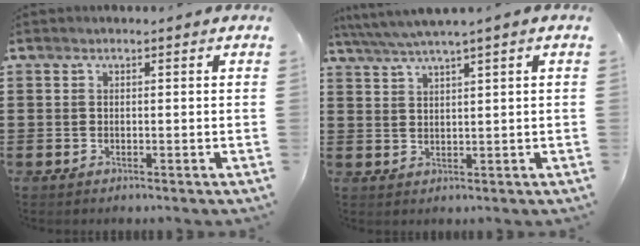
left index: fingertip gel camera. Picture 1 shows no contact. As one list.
[{"total": 2.8, "force": [2.1, -0.4, 1.7], "torque": [-0.040, -0.004, 0.036]}]